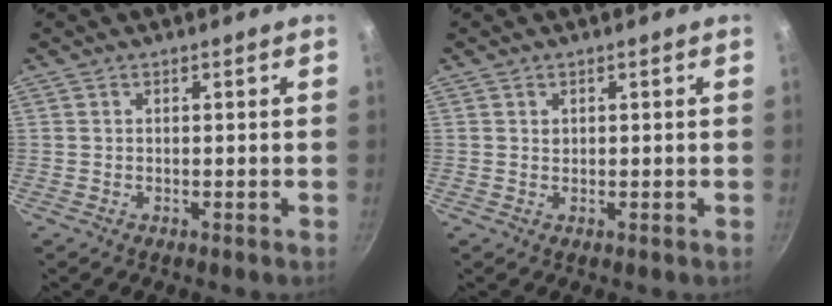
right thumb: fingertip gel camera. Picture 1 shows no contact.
{"total": 0.7, "force": [0.3, 0.6, 0.2], "torque": [-0.002, 0.000, 0.006]}